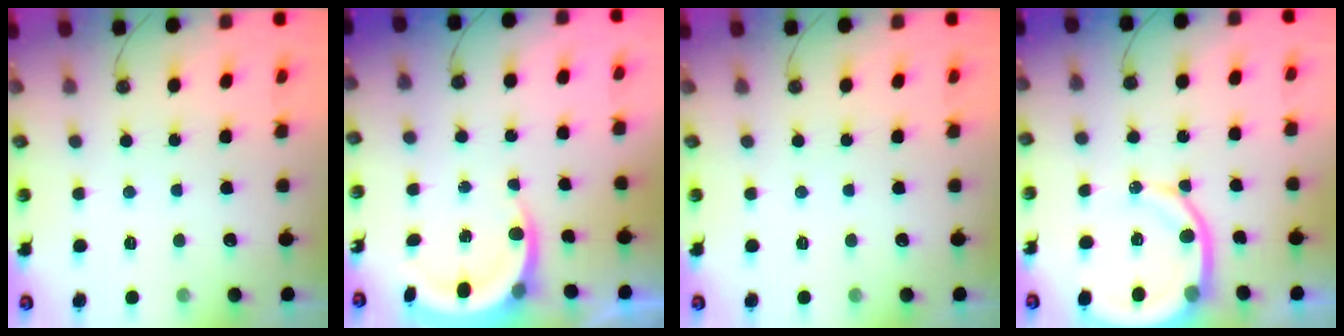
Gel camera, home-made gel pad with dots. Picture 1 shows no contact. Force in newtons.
{"total": 5.6, "press": 5.5, "slide": 1.0}
{"total": 0.0}
{"total": 10.5, "press": 10.4, "slide": 1.4}